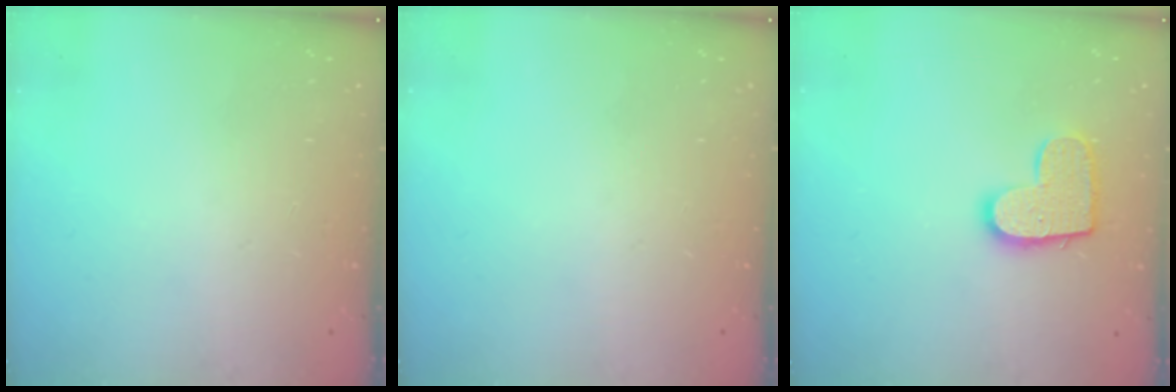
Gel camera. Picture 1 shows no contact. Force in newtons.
{"total": 0.0}
{"total": 12.0, "press": 12.0, "slide": 0.8}